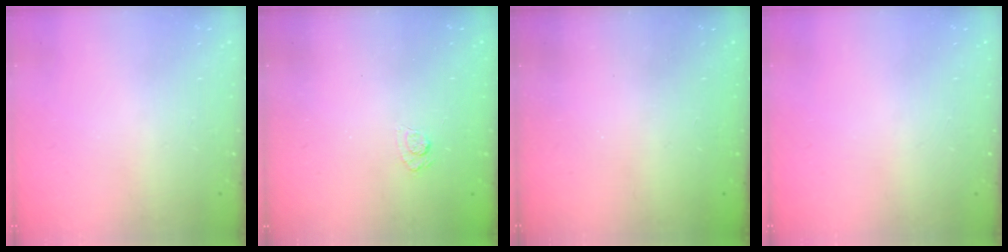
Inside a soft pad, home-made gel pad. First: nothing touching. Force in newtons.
{"total": 2.5, "press": 2.1, "slide": 1.4}
{"total": 2.3, "press": 2.2, "slide": 0.8}
{"total": 0.0}